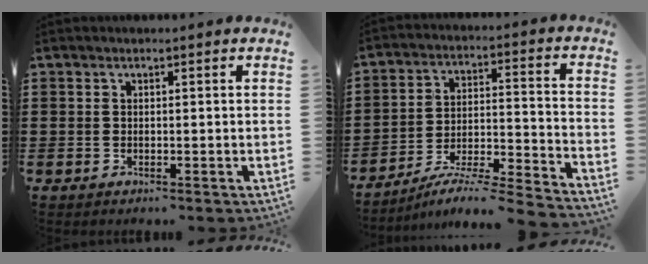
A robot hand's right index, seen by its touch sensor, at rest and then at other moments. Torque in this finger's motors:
{"motor_torque": [1.08, 1.06, 0.34, 0.14]}